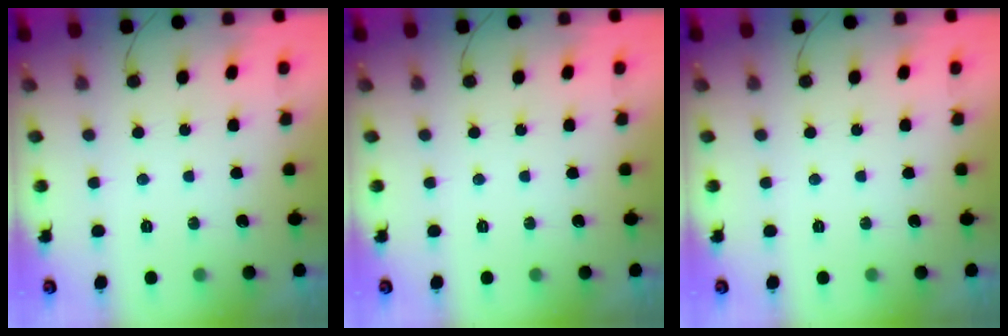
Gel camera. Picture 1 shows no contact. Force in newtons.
{"total": 0.0}
{"total": 0.0}